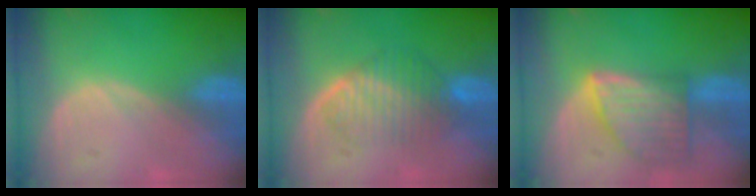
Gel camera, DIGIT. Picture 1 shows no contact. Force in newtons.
{"total": 6.7, "press": 6.4, "slide": 1.8}
{"total": 8.2, "press": 7.4, "slide": 3.5}